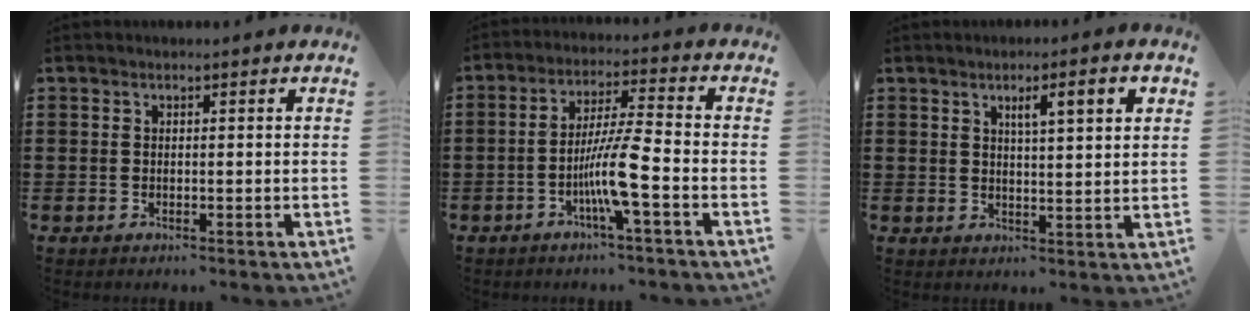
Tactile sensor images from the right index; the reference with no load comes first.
{"total": 8.1, "force": [-3.1, 0.1, 7.5], "torque": [-0.147, -0.008, -0.064]}
{"total": 4.9, "force": [2.0, 0.7, 4.5], "torque": [-0.080, -0.001, 0.028]}